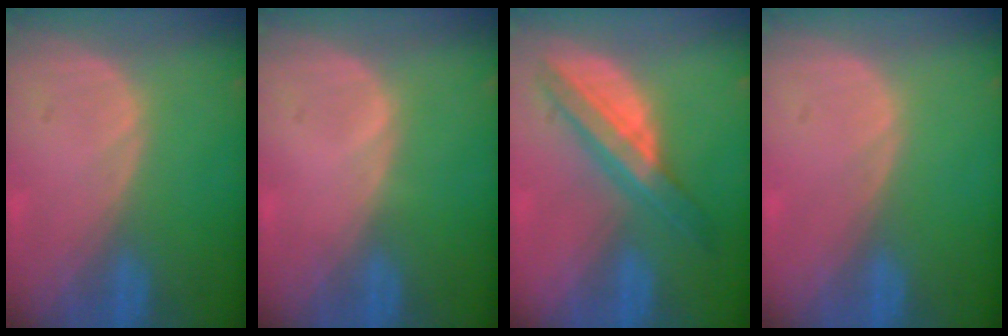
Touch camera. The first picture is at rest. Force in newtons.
{"total": 0.5, "press": 0.1, "slide": 0.5}
{"total": 6.9, "press": 6.9, "slide": 0.2}
{"total": 0.0}